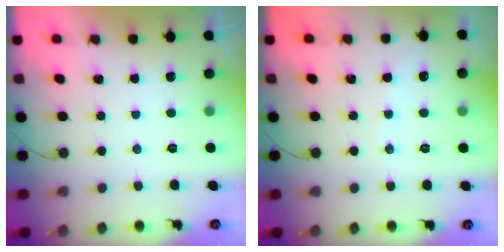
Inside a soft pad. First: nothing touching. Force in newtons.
{"total": 3.2, "press": 3.2, "slide": 0.4}